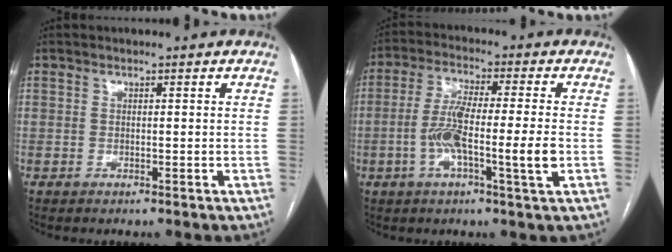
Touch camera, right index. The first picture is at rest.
{"total": 10.1, "force": [-2.3, 0.3, 9.9], "torque": [-0.187, -0.001, -0.048]}